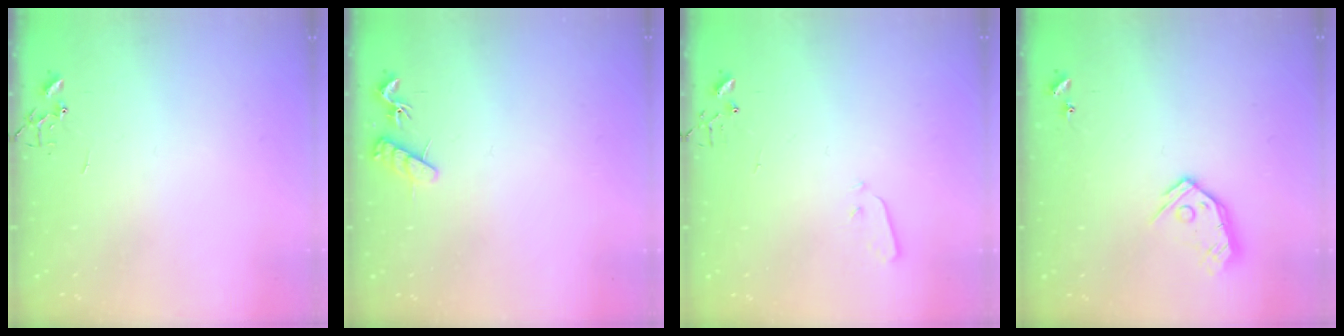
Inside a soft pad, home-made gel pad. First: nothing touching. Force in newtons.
{"total": 8.1, "press": 8.1, "slide": 0.6}
{"total": 2.9, "press": 2.9, "slide": 0.4}
{"total": 9.9, "press": 9.9, "slide": 0.8}